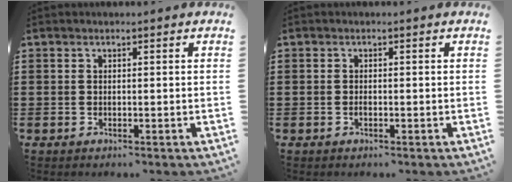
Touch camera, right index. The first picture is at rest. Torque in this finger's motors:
{"motor_torque": [0.35, -0.17, 0.03, 0.03]}